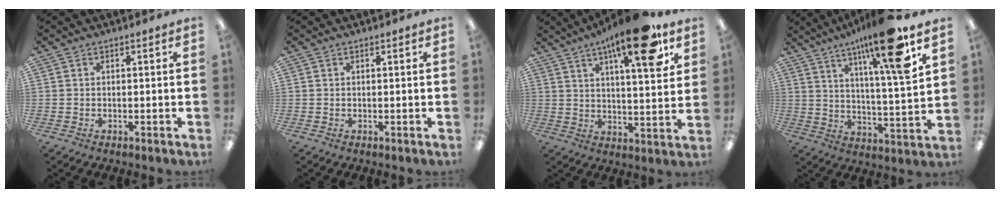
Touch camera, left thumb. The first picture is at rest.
{"total": 0.0}
{"total": 16.9, "force": [10.0, 4.7, 12.8], "torque": [-0.183, -0.045, 0.151]}
{"total": 17.5, "force": [11.0, 2.2, 13.4], "torque": [-0.219, -0.055, 0.161]}